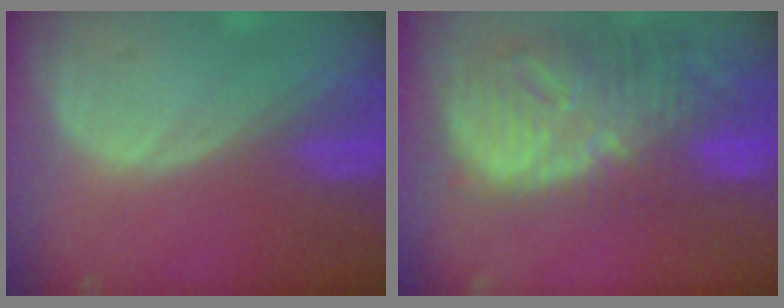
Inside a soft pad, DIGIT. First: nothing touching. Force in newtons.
{"total": 13.2, "press": 11.5, "slide": 6.6}